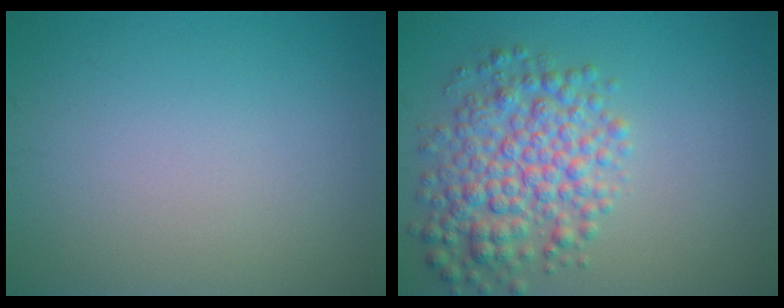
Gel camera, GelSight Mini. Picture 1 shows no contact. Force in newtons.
{"total": 6.0, "press": 6.0, "slide": 0.0}